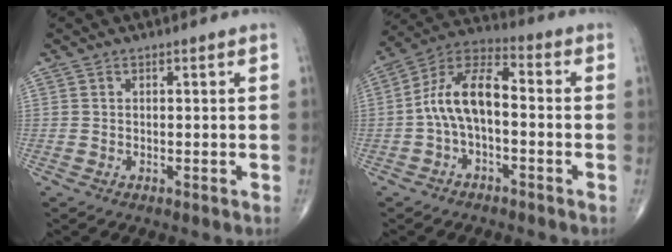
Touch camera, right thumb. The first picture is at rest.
{"total": 11.0, "force": [-1.3, 5.5, 9.5], "torque": [-0.172, 0.046, -0.034]}